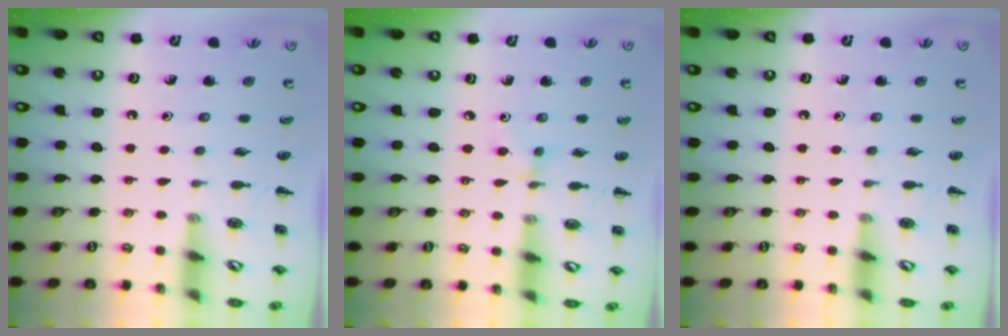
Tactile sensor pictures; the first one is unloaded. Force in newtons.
{"total": 2.8, "press": 2.6, "slide": 0.9}
{"total": 0.0}